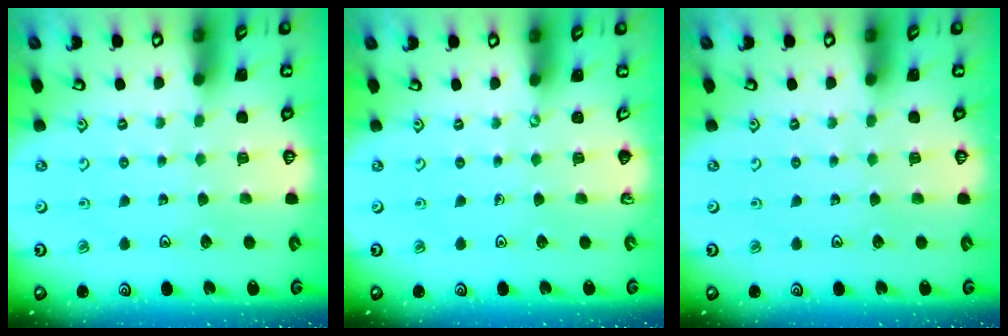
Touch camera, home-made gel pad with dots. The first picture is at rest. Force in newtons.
{"total": 0.0}
{"total": 0.0}